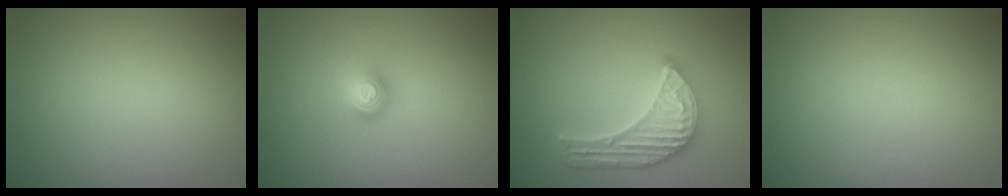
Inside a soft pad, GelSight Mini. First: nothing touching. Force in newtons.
{"total": 1.9, "press": 1.4, "slide": 1.4}
{"total": 5.6, "press": 4.4, "slide": 3.6}
{"total": 0.0}